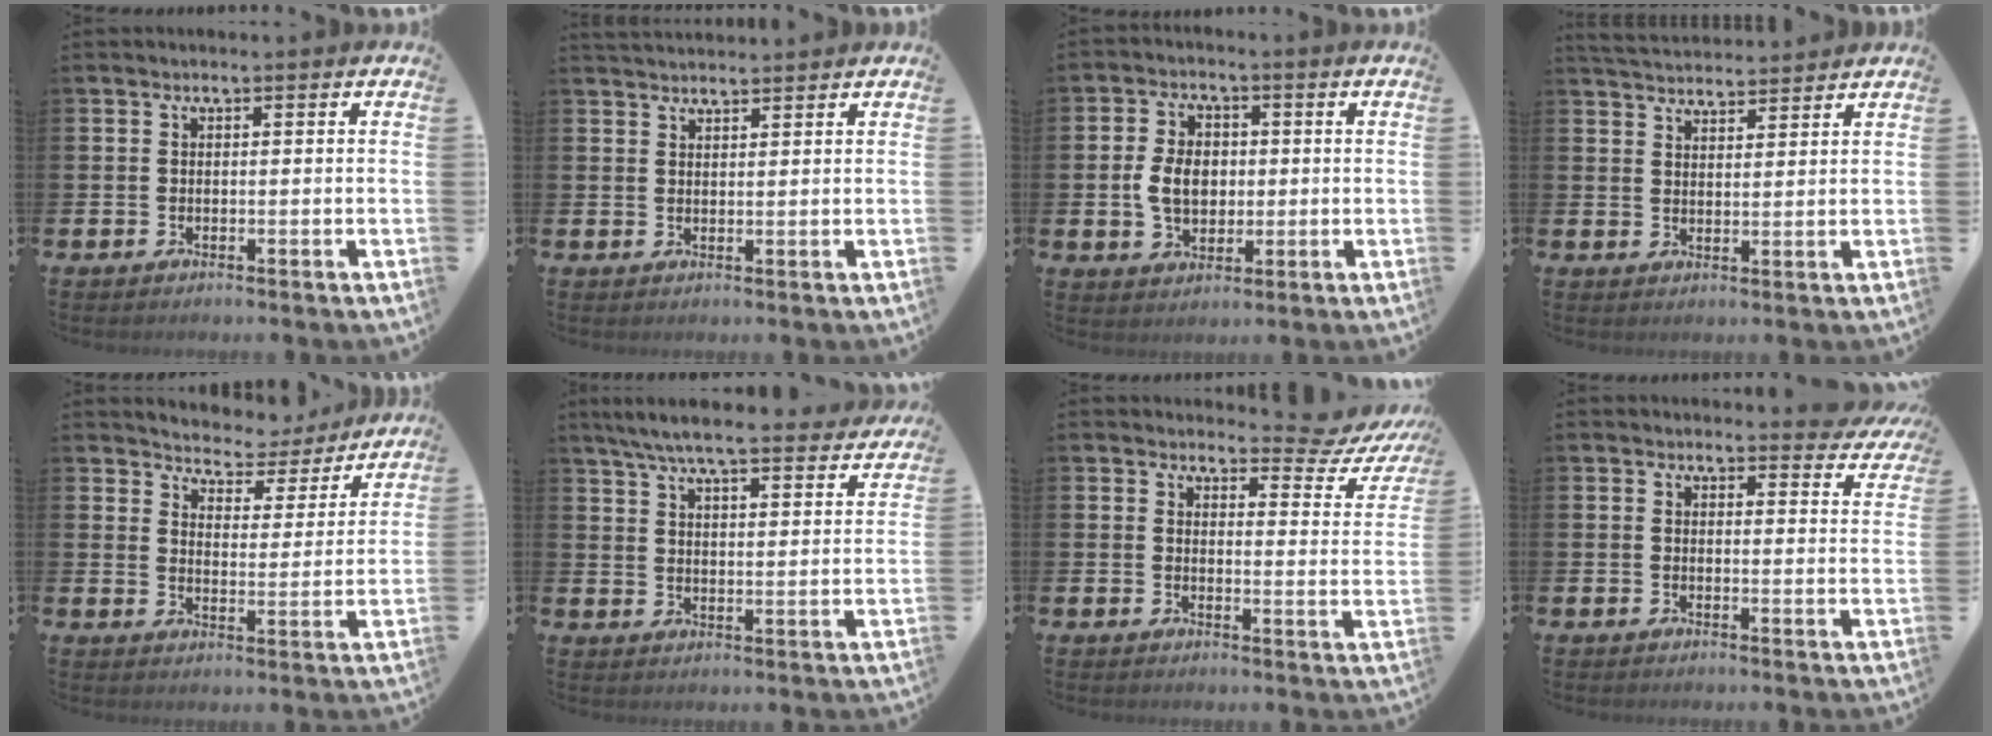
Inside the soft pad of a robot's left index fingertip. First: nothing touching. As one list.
[{"total": 2.4, "force": [2.3, 0.4, 0.1], "torque": [0.007, -0.015, 0.040]}, {"total": 5.8, "force": [0.2, 4.1, 4.1], "torque": [-0.078, 0.008, -0.004]}, {"total": 4.2, "force": [4.1, 0.5, 0.0], "torque": [-0.014, -0.023, 0.075]}, {"total": 5.4, "force": [5.2, 1.5, 0.0], "torque": [-0.022, -0.046, 0.085]}, {"total": 7.3, "force": [6.7, 0.8, 2.6], "torque": [-0.060, -0.045, 0.114]}, {"total": 4.1, "force": [3.7, 1.4, 1.2], "torque": [-0.008, -0.030, 0.053]}, {"total": 2.6, "force": [2.5, 0.5, 0.0], "torque": [0.017, -0.019, 0.041]}]